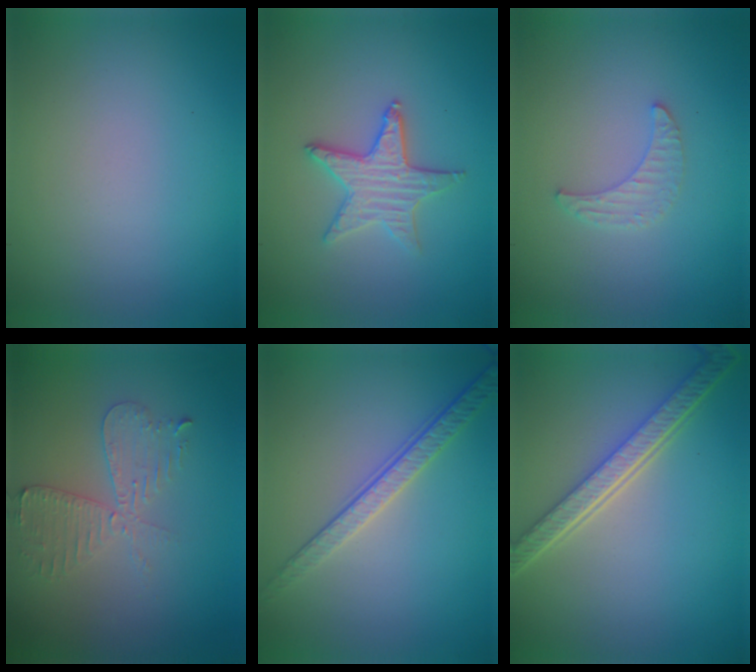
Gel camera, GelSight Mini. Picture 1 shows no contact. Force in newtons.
{"total": 3.1, "press": 2.9, "slide": 1.2}
{"total": 1.6, "press": 1.5, "slide": 0.4}
{"total": 2.6, "press": 2.5, "slide": 0.5}
{"total": 2.8, "press": 2.4, "slide": 1.5}
{"total": 5.6, "press": 4.0, "slide": 3.9}